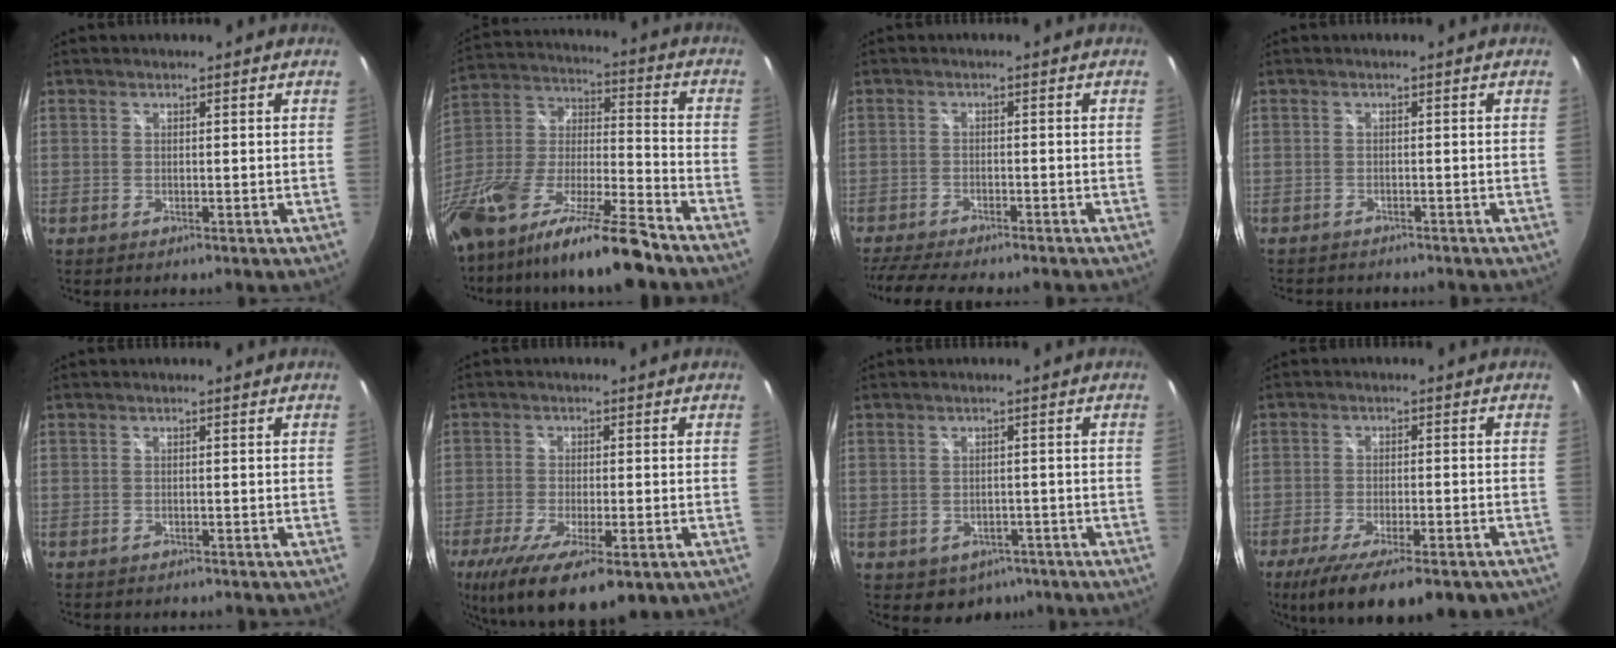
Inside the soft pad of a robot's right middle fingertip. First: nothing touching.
{"total": 22.0, "force": [-16.1, 3.0, 14.7], "torque": [-0.275, -0.030, -0.294]}
{"total": 9.5, "force": [-8.5, 1.3, 4.2], "torque": [-0.104, -0.025, -0.137]}
{"total": 3.9, "force": [-3.6, 1.0, 1.1], "torque": [-0.026, -0.013, -0.052]}
{"total": 2.1, "force": [-1.9, 0.7, 0.6], "torque": [-0.013, -0.012, -0.026]}
{"total": 16.7, "force": [-9.6, 5.9, 12.4], "torque": [-0.245, -0.062, -0.147]}
{"total": 5.4, "force": [-3.1, 4.1, 1.8], "torque": [-0.037, -0.001, -0.029]}
{"total": 17.2, "force": [-12.5, 5.1, 10.6], "torque": [-0.199, -0.054, -0.182]}